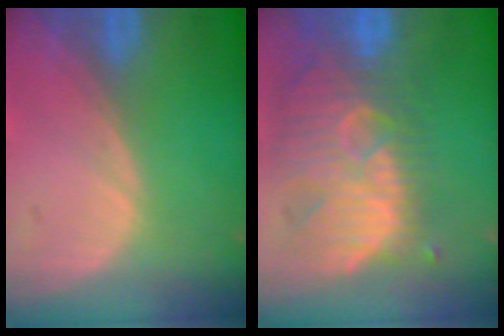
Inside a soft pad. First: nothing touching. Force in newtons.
{"total": 11.1, "press": 10.6, "slide": 3.2}